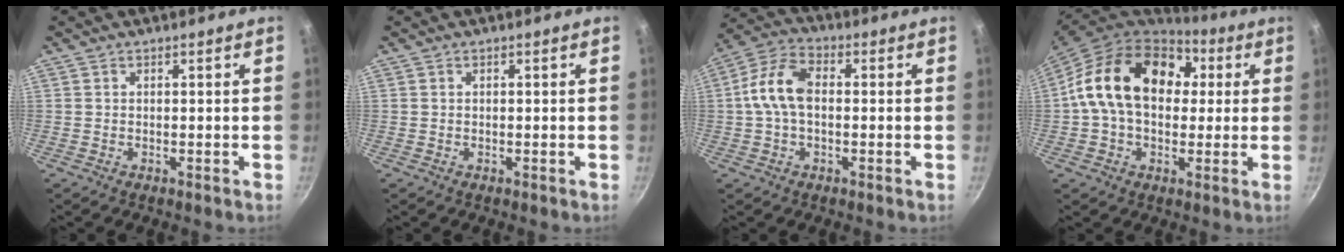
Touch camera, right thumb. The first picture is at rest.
{"total": 0.0}
{"total": 9.9, "force": [0.3, 6.0, 7.9], "torque": [-0.151, 0.032, -0.007]}
{"total": 20.6, "force": [3.6, 14.5, 14.1], "torque": [-0.212, 0.030, 0.045]}